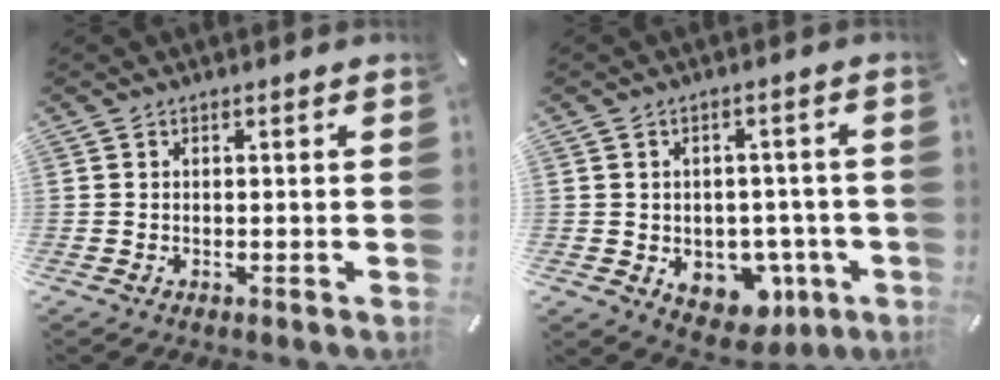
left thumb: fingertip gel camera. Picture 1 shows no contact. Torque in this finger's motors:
{"motor_torque": [0.81, 1.03, 0.38, -0.07, 0.14]}